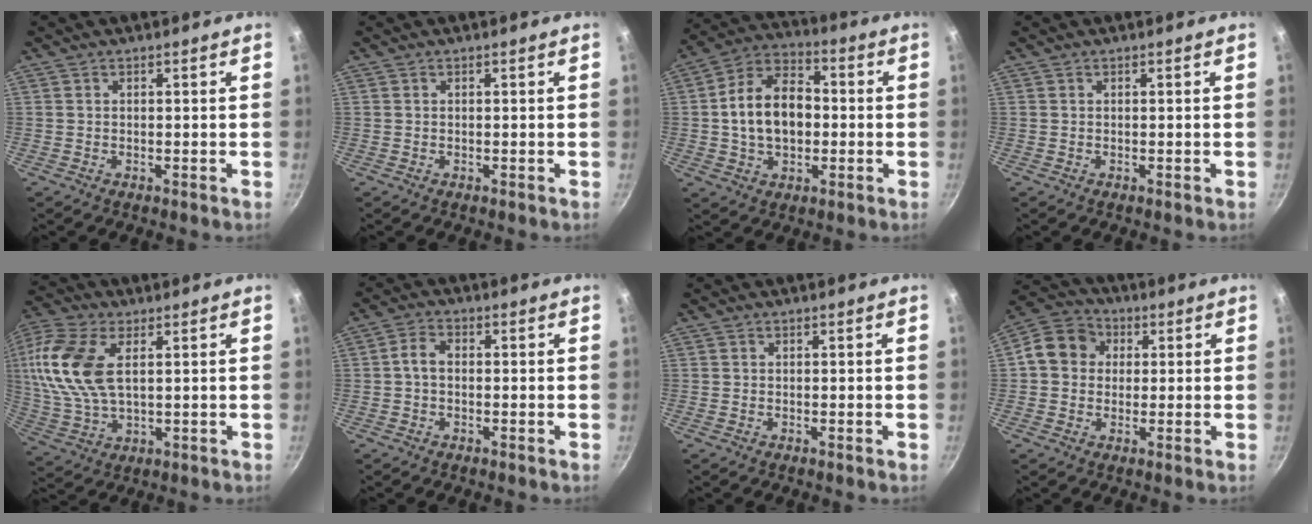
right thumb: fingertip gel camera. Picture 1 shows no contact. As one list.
[{"total": 0.0}, {"total": 13.8, "force": [-0.3, 9.4, 10.1], "torque": [-0.147, 0.029, -0.016]}, {"total": 0.0}, {"total": 15.7, "force": [3.9, 8.5, 12.6], "torque": [-0.265, 0.002, 0.076]}, {"total": 3.2, "force": [-0.4, 2.2, 2.2], "torque": [-0.042, 0.014, -0.013]}, {"total": 0.0}, {"total": 10.0, "force": [1.9, 8.7, 4.4], "torque": [-0.052, 0.017, 0.015]}]